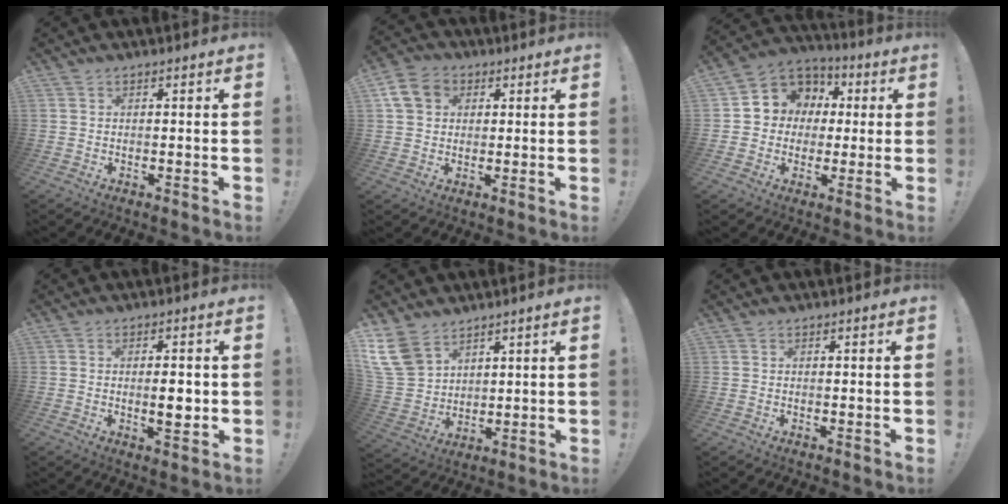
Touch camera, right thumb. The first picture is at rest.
{"total": 9.5, "force": [3.4, 7.6, 4.6], "torque": [-0.084, 0.000, 0.070]}
{"total": 9.5, "force": [1.0, 9.0, 2.9], "torque": [-0.036, 0.000, 0.027]}
{"total": 5.1, "force": [-0.3, 1.5, 4.8], "torque": [-0.060, -0.006, -0.010]}
{"total": 12.9, "force": [8.3, 7.9, 5.7], "torque": [-0.121, -0.048, 0.167]}
{"total": 0.5, "force": [0.2, 0.5, -0.1], "torque": [0.009, -0.002, 0.003]}